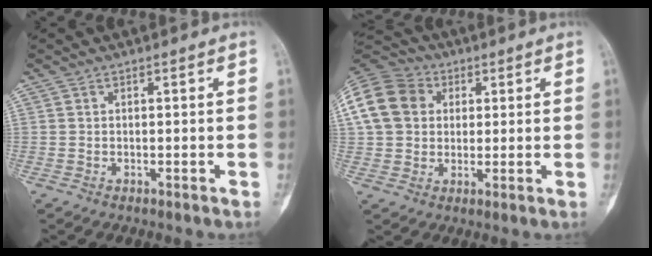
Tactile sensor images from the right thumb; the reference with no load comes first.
{"total": 15.7, "force": [3.6, 12.9, 8.2], "torque": [-0.169, 0.029, 0.058]}